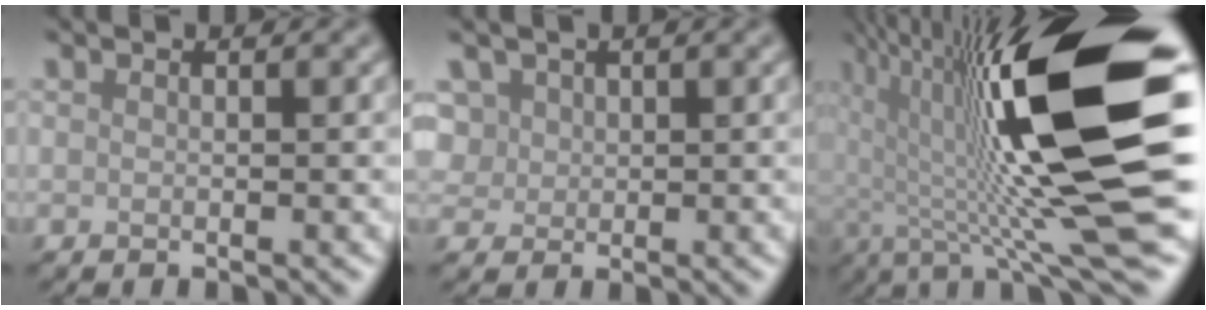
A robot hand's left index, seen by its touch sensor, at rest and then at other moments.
{"total": 4.0, "force": [1.8, 3.2, 1.7], "torque": [-0.048, 0.017, 0.030]}
{"total": 17.3, "force": [2.0, 3.6, 16.8], "torque": [-0.266, 0.007, 0.028]}